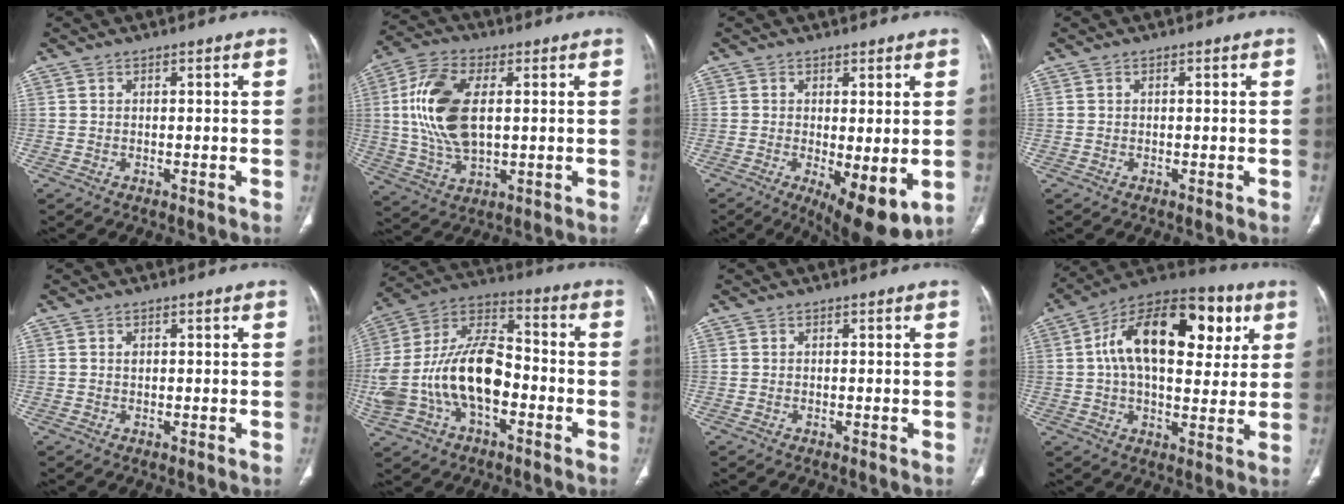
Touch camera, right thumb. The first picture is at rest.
{"total": 15.2, "force": [2.1, 8.2, 12.6], "torque": [-0.260, 0.002, 0.043]}
{"total": 9.5, "force": [-1.7, 3.4, 8.7], "torque": [-0.128, -0.027, -0.017]}
{"total": 0.0}
{"total": 0.7, "force": [0.2, 0.6, 0.4], "torque": [-0.005, 0.001, 0.005]}
{"total": 21.9, "force": [-4.7, 12.4, 17.3], "torque": [-0.343, 0.048, -0.082]}
{"total": 0.0}
{"total": 23.6, "force": [6.2, 12.9, 18.8], "torque": [-0.271, 0.018, 0.084]}